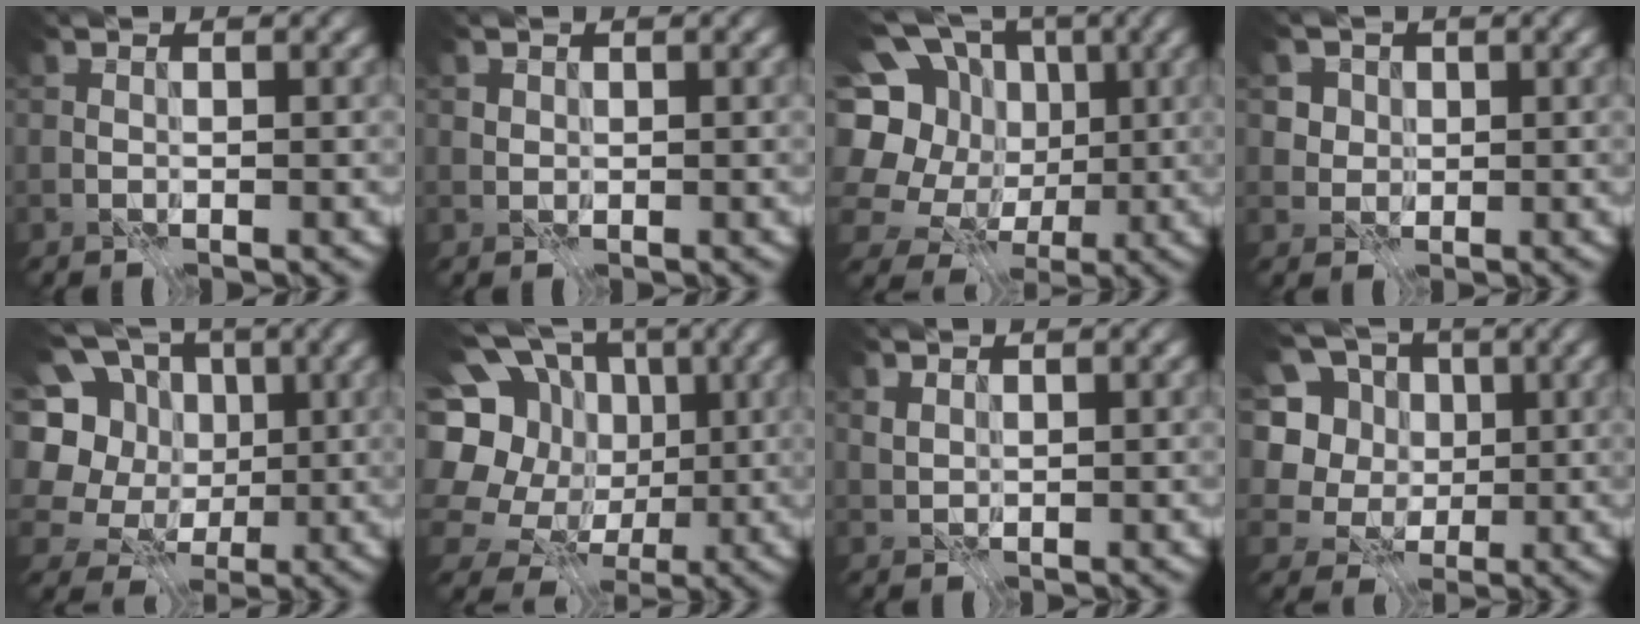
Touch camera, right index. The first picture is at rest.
{"total": 0.7, "force": [0.4, 0.6, 0.1], "torque": [0.000, -0.001, 0.007]}
{"total": 15.1, "force": [1.8, 13.0, 7.4], "torque": [-0.184, 0.029, 0.021]}
{"total": 3.9, "force": [1.7, 3.3, 1.5], "torque": [-0.028, 0.003, 0.025]}
{"total": 10.5, "force": [1.3, 9.0, 5.1], "torque": [-0.125, 0.031, -0.004]}
{"total": 16.9, "force": [1.9, 14.7, 8.2], "torque": [-0.197, 0.028, 0.023]}
{"total": 1.1, "force": [0.7, 0.6, 0.4], "torque": [-0.014, -0.001, 0.018]}
{"total": 9.1, "force": [3.4, 7.3, 4.1], "torque": [-0.094, 0.015, 0.042]}